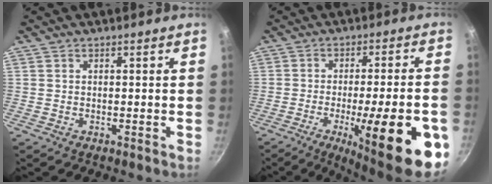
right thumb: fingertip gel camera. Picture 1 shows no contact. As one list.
[{"total": 22.3, "force": [-7.8, 5.8, 20.1], "torque": [-0.233, 0.003, -0.093]}]